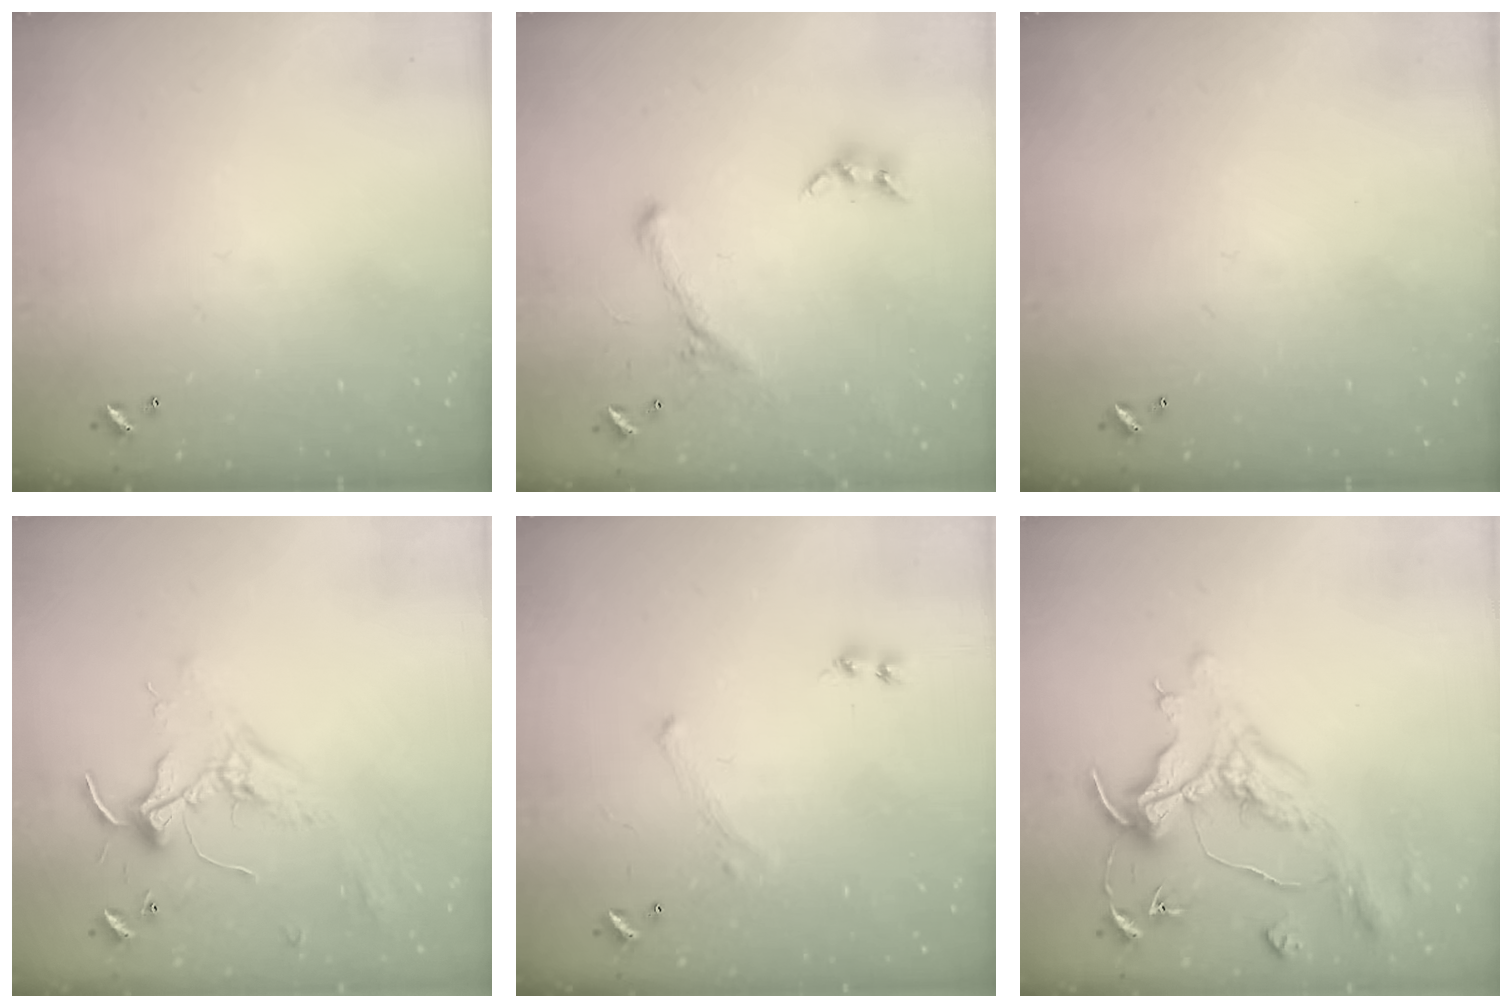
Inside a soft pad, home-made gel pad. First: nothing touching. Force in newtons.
{"total": 1.4, "press": 0.6, "slide": 1.2}
{"total": 0.0}
{"total": 2.3, "press": 2.3, "slide": 0.5}
{"total": 0.0}
{"total": 1.5, "press": 0.8, "slide": 1.2}